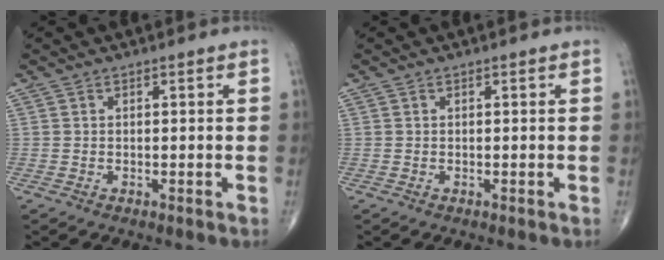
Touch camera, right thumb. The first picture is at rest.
{"total": 0.0}